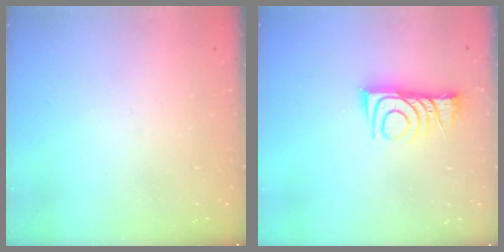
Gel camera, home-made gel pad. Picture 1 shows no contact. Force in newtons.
{"total": 9.9, "press": 9.9, "slide": 0.8}